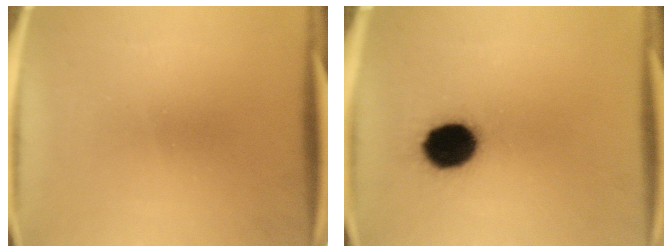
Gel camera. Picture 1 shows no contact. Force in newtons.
{"total": 12.4}